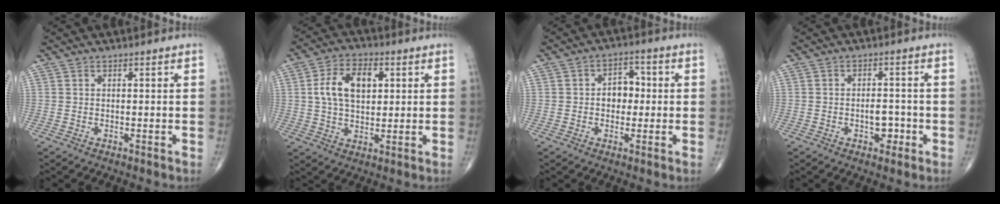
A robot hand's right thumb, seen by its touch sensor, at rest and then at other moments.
{"total": 10.4, "force": [2.2, 6.3, 8.0], "torque": [-0.130, 0.005, 0.038]}
{"total": 5.5, "force": [0.0, 4.0, 3.7], "torque": [-0.028, 0.016, -0.008]}
{"total": 3.8, "force": [-1.4, 2.3, 2.7], "torque": [-0.021, 0.012, -0.019]}